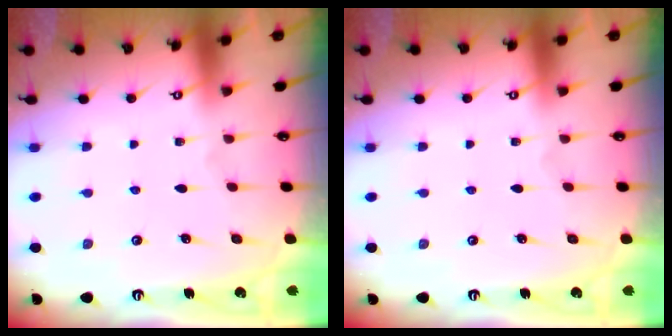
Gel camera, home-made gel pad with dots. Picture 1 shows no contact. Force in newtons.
{"total": 0.0}